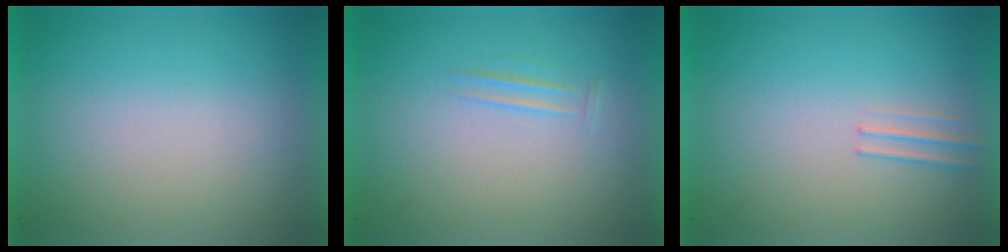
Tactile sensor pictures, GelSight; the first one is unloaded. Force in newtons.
{"total": 1.1}
{"total": 1.2}